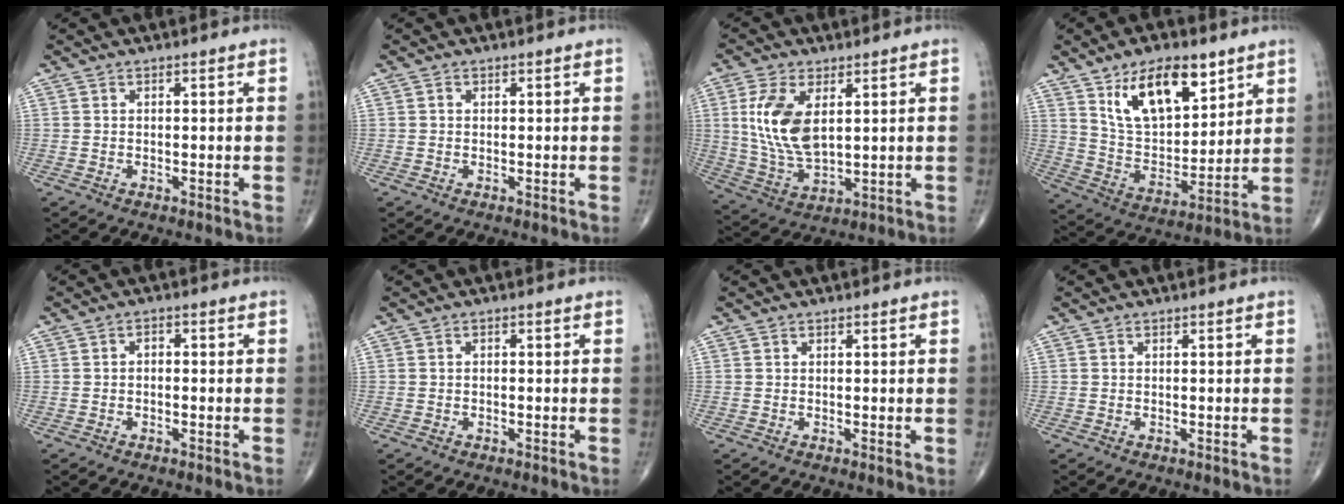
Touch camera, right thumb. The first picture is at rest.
{"total": 0.5, "force": [0.1, 0.5, 0.2], "torque": [0.000, 0.001, 0.001]}
{"total": 12.3, "force": [3.0, 6.4, 10.1], "torque": [-0.208, -0.015, 0.068]}
{"total": 16.7, "force": [9.3, 8.1, 11.2], "torque": [-0.150, -0.046, 0.175]}
{"total": 1.4, "force": [-0.3, 1.0, 1.0], "torque": [-0.012, 0.008, -0.009]}
{"total": 0.5, "force": [-0.1, 0.4, 0.4], "torque": [-0.006, 0.002, -0.006]}
{"total": 0.5, "force": [0.2, 0.1, 0.5], "torque": [-0.010, -0.002, 0.002]}
{"total": 0.0}